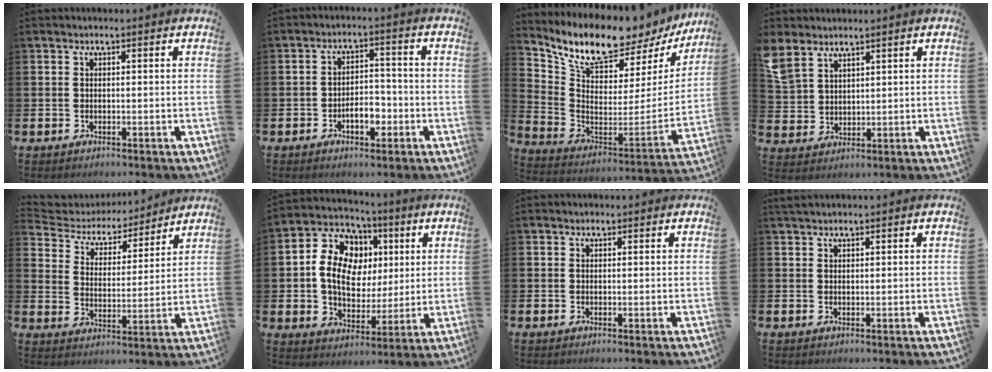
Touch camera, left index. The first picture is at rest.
{"total": 4.2, "force": [-1.9, 2.3, 2.9], "torque": [-0.045, 0.006, -0.038]}
{"total": 10.0, "force": [9.2, 2.7, 3.1], "torque": [-0.098, -0.080, 0.153]}
{"total": 4.8, "force": [4.1, 2.1, 1.2], "torque": [-0.022, -0.018, 0.075]}
{"total": 5.0, "force": [4.6, 2.0, 0.3], "torque": [-0.037, -0.038, 0.072]}
{"total": 10.2, "force": [2.3, 8.2, 5.7], "torque": [-0.147, -0.002, 0.035]}
{"total": 0.5, "force": [0.4, 0.3, 0.1], "torque": [0.011, -0.003, 0.004]}
{"total": 1.4, "force": [1.3, 0.3, 0.5], "torque": [-0.004, 0.001, 0.023]}